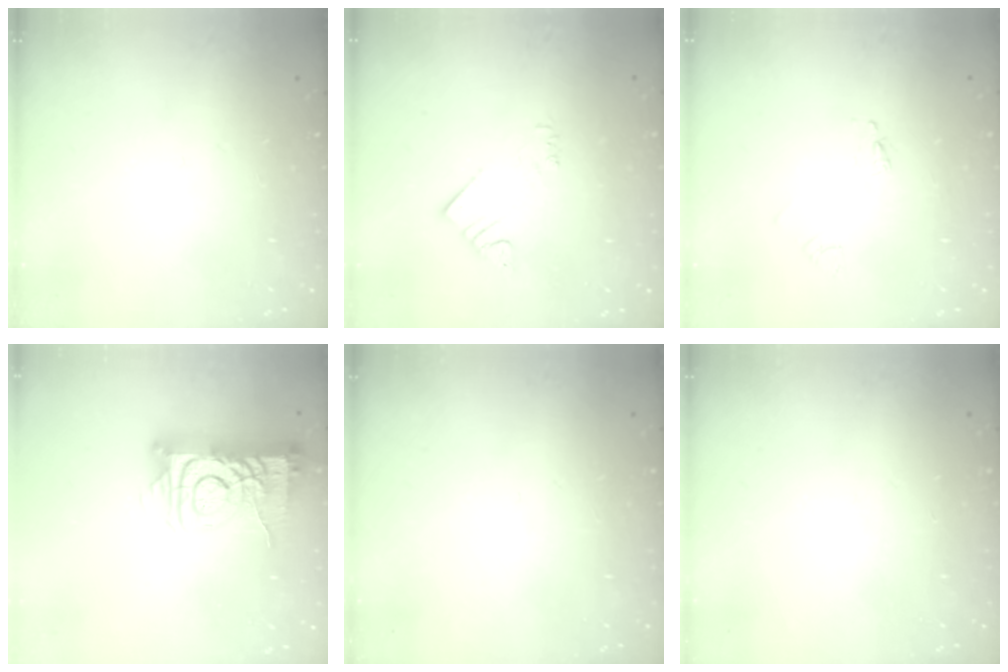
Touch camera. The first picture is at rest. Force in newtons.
{"total": 3.4, "press": 3.3, "slide": 0.6}
{"total": 1.5, "press": 1.5, "slide": 0.1}
{"total": 11.9, "press": 11.9, "slide": 1.1}
{"total": 0.0}
{"total": 0.0}